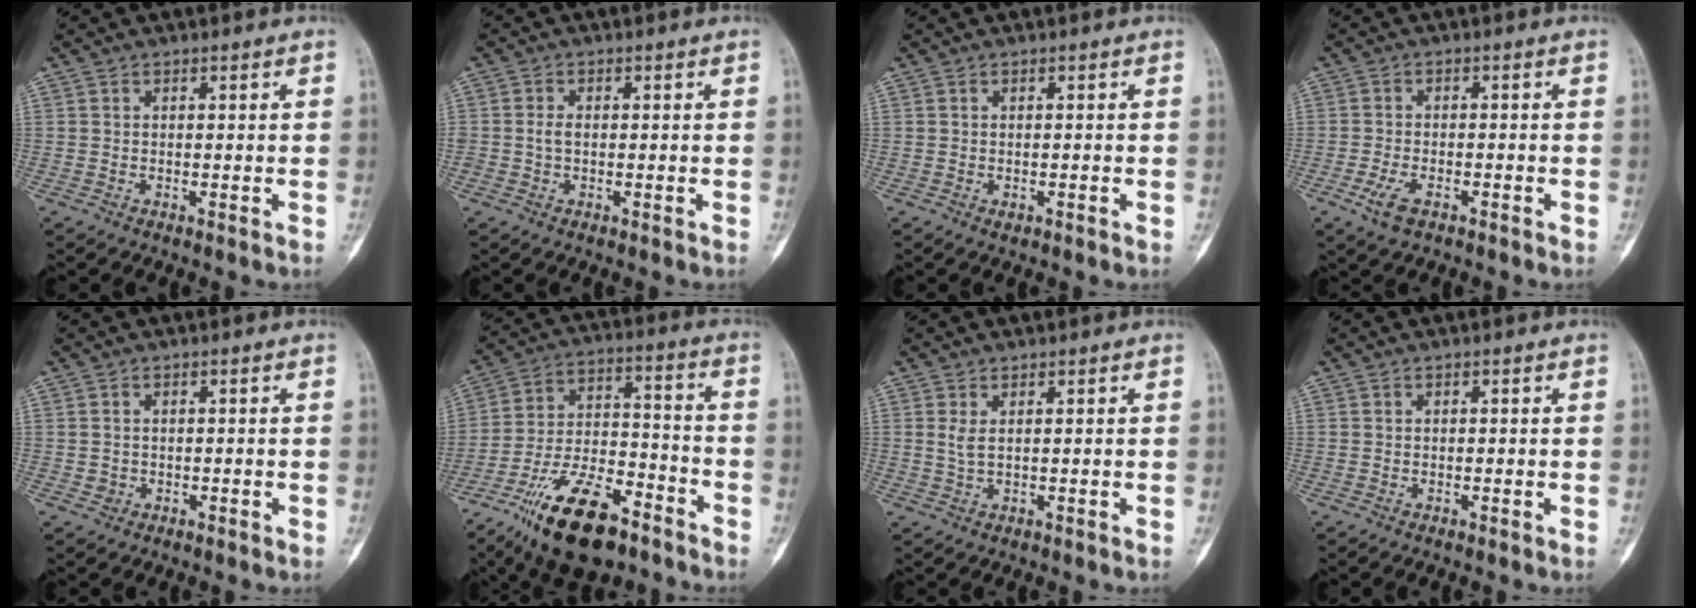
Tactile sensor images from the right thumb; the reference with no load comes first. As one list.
[{"total": 1.8, "force": [-0.1, 1.3, 1.3], "torque": [-0.026, 0.003, -0.003]}, {"total": 0.9, "force": [-0.3, 0.5, 0.7], "torque": [-0.012, 0.003, 0.000]}, {"total": 4.3, "force": [-2.3, 2.1, 3.0], "torque": [-0.069, 0.003, -0.042]}, {"total": 1.3, "force": [-0.3, 1.2, 0.4], "torque": [-0.006, 0.003, 0.000]}, {"total": 19.1, "force": [-12.2, 8.0, 12.4], "torque": [-0.220, 0.074, -0.214]}, {"total": 2.0, "force": [0.6, 0.7, 1.8], "torque": [-0.042, -0.001, 0.020]}, {"total": 0.0}]